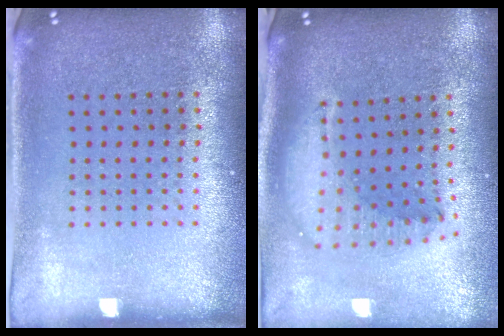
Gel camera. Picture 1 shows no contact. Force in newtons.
{"total": 1.8, "press": 1.5, "slide": 1.0}